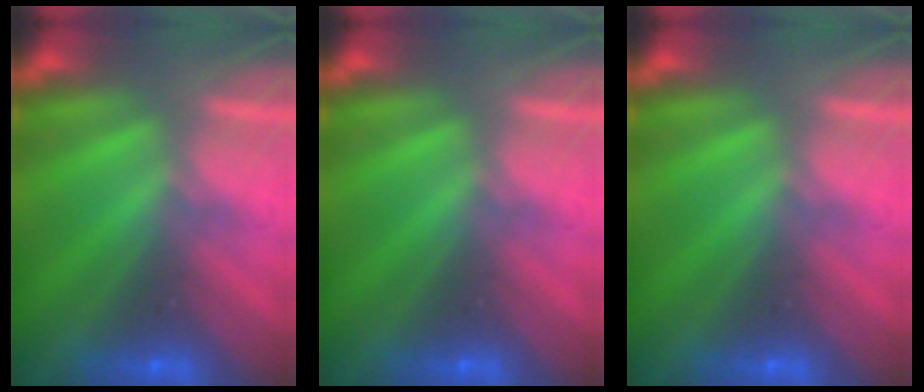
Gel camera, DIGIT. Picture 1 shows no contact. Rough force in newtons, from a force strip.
{"total": 0.0}
{"total": 0.0}